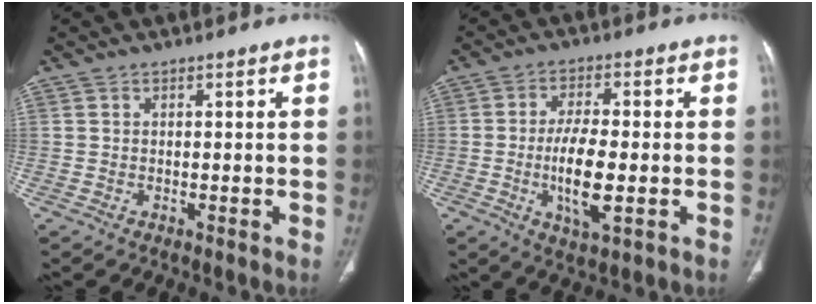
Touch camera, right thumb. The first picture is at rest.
{"total": 9.7, "force": [-1.7, 3.4, 9.0], "torque": [-0.170, -0.004, -0.030]}